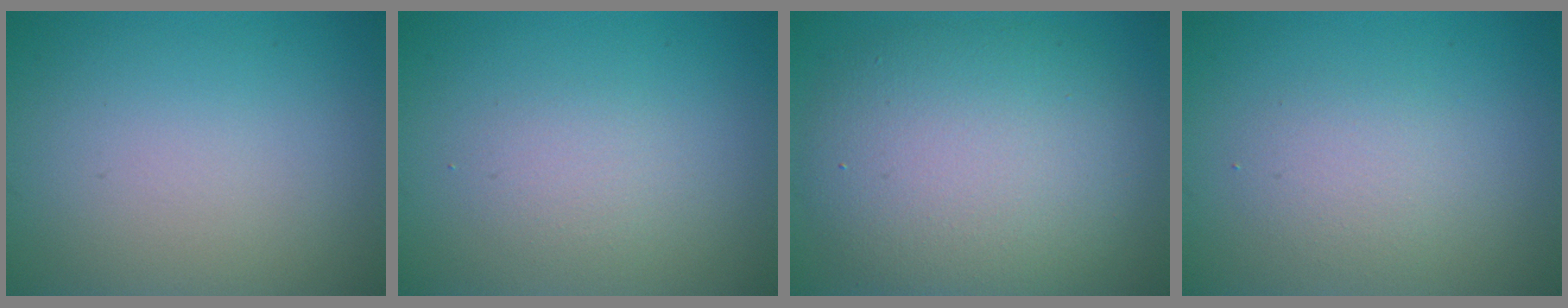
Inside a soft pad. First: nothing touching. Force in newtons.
{"total": 1.6, "press": 1.6, "slide": 0.1}
{"total": 9.3, "press": 9.3, "slide": 0.5}
{"total": 2.0, "press": 2.0, "slide": 0.1}